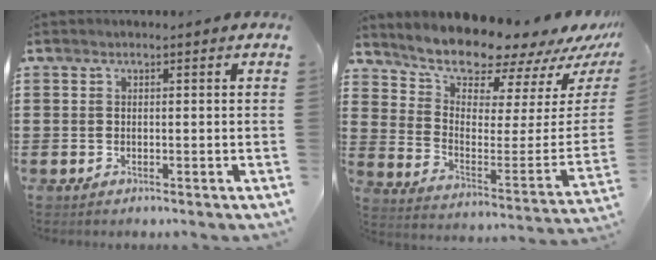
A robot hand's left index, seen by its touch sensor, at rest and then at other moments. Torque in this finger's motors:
{"motor_torque": [2.14, 0.00, 1.05, 0.21]}